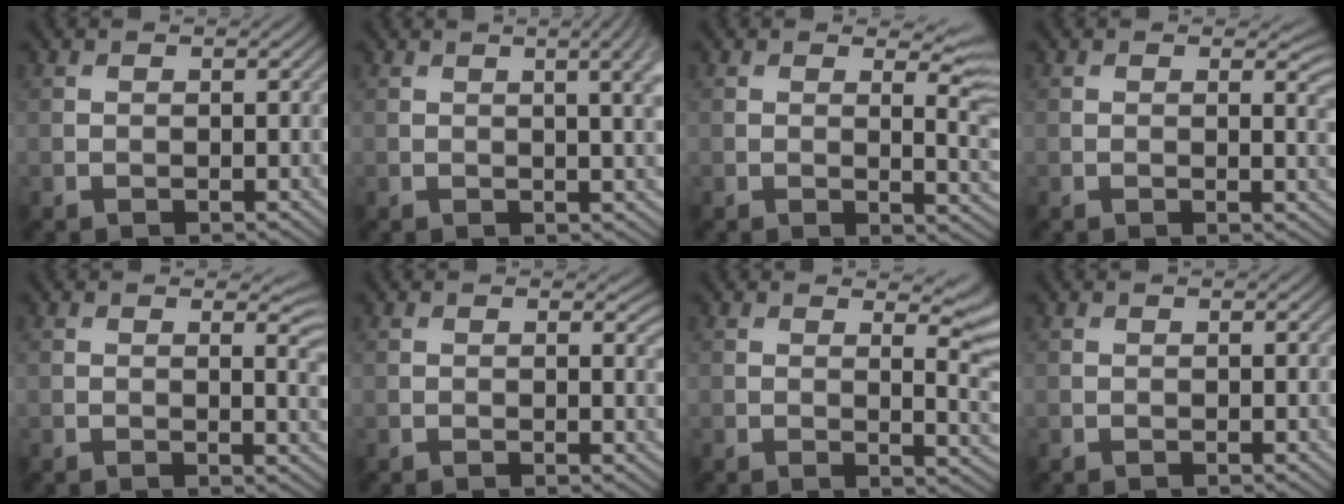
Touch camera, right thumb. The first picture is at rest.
{"total": 5.9, "force": [1.8, 1.7, 5.4], "torque": [-0.061, 0.016, 0.017]}
{"total": 4.5, "force": [1.7, 1.7, 3.8], "torque": [-0.053, -0.009, 0.026]}
{"total": 2.3, "force": [0.6, 0.8, 2.0], "torque": [-0.026, -0.005, 0.008]}
{"total": 3.1, "force": [1.0, 1.0, 2.7], "torque": [-0.037, -0.005, 0.015]}
{"total": 1.0, "force": [0.3, 0.3, 0.9], "torque": [-0.009, -0.006, 0.004]}
{"total": 5.0, "force": [2.2, 1.6, 4.1], "torque": [-0.049, -0.005, 0.036]}
{"total": 0.0}